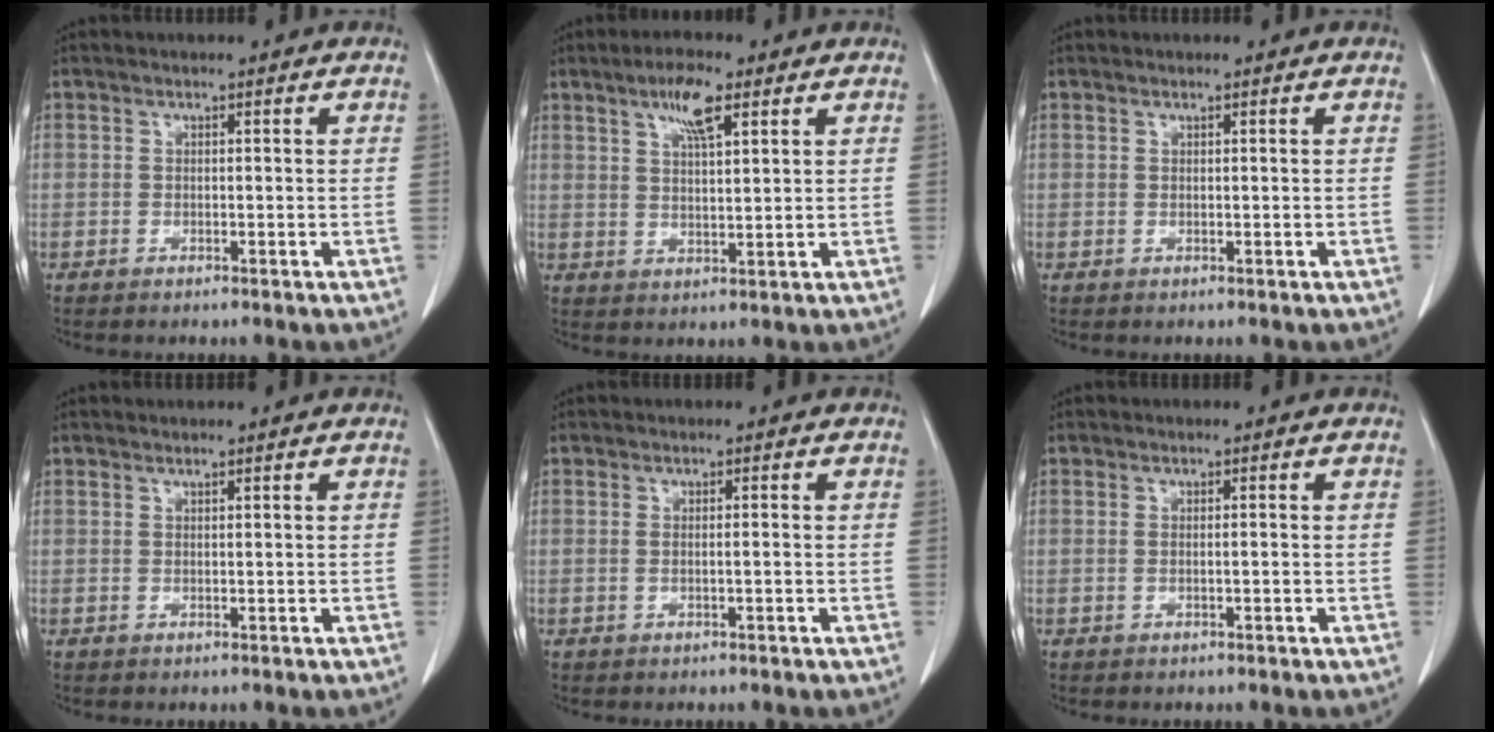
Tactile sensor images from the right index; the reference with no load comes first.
{"total": 6.4, "force": [3.5, 1.7, 5.1], "torque": [-0.097, 0.003, 0.064]}
{"total": 0.0}
{"total": 0.5, "force": [0.4, 0.2, 0.2], "torque": [-0.007, 0.001, 0.010]}
{"total": 1.7, "force": [-0.2, 0.5, 1.6], "torque": [-0.040, 0.007, 0.003]}
{"total": 1.4, "force": [-0.2, 0.5, 1.3], "torque": [-0.035, 0.006, 0.003]}